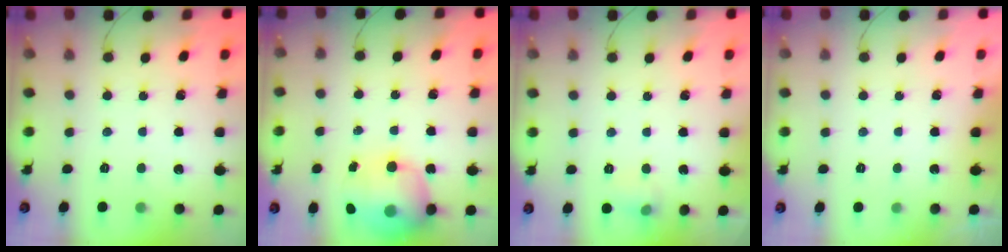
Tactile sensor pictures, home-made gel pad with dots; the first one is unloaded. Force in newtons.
{"total": 17.7, "press": 17.1, "slide": 4.6}
{"total": 6.0, "press": 5.8, "slide": 1.7}
{"total": 0.0}